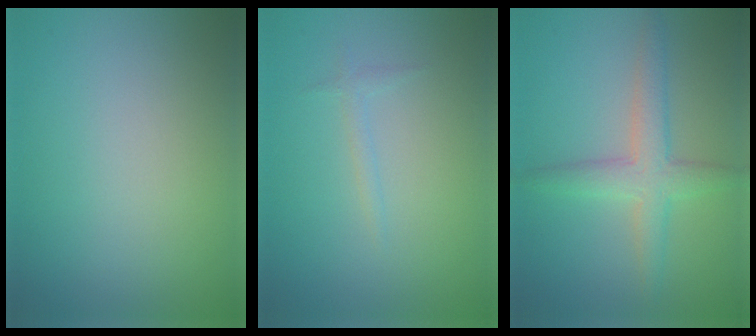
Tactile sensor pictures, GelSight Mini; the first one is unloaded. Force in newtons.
{"total": 0.8, "press": 0.8, "slide": 0.1}
{"total": 3.7, "press": 3.7, "slide": 0.1}